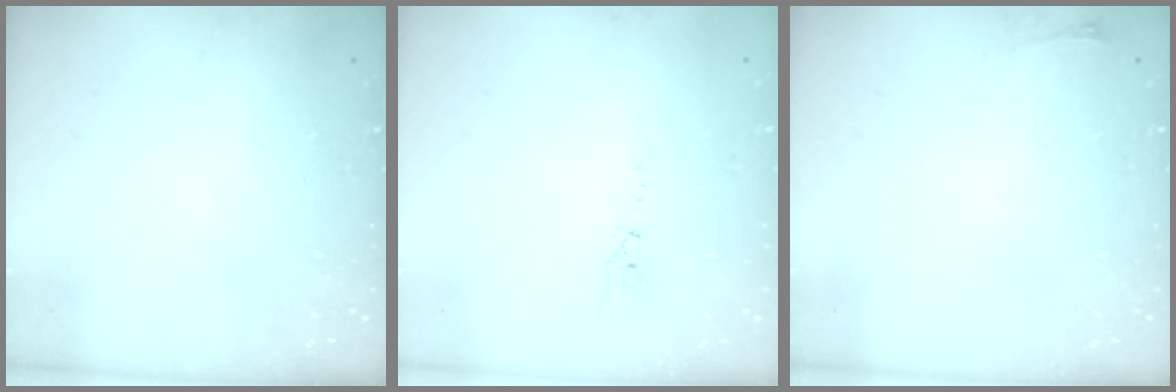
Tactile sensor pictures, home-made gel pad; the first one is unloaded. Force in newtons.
{"total": 4.2, "press": 2.6, "slide": 3.3}
{"total": 2.8, "press": 2.1, "slide": 1.9}